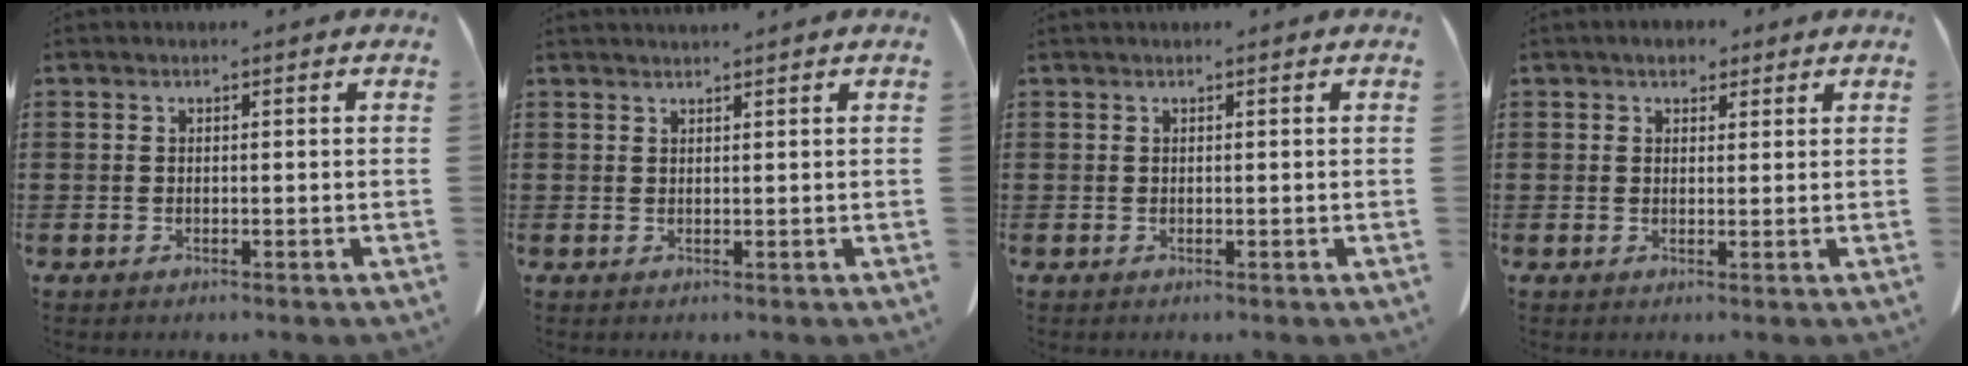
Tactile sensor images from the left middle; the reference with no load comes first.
{"total": 1.1, "force": [1.0, -0.1, 0.2], "torque": [-0.005, -0.004, 0.021]}
{"total": 0.0}
{"total": 2.9, "force": [2.2, 1.5, 1.0], "torque": [-0.018, 0.007, 0.039]}